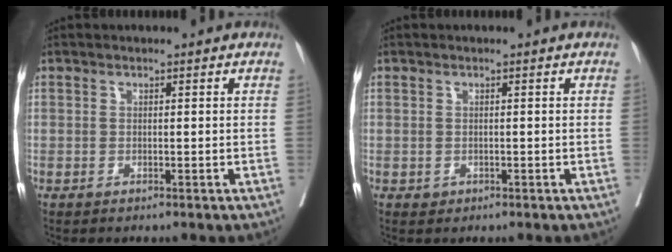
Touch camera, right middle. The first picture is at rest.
{"total": 0.6, "force": [-0.1, 0.6, 0.3], "torque": [-0.004, 0.001, 0.005]}